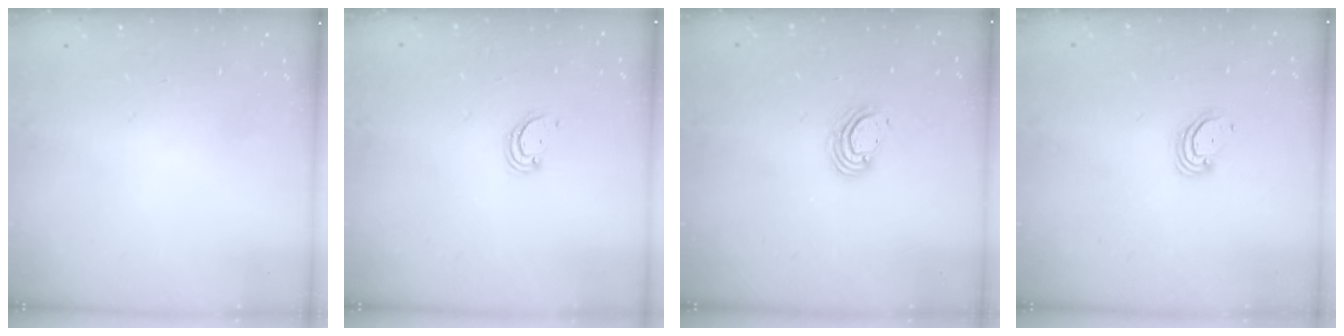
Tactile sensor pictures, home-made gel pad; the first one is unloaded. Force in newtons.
{"total": 2.2, "press": 2.2, "slide": 0.2}
{"total": 3.6, "press": 3.6, "slide": 0.3}
{"total": 3.0, "press": 2.9, "slide": 0.3}